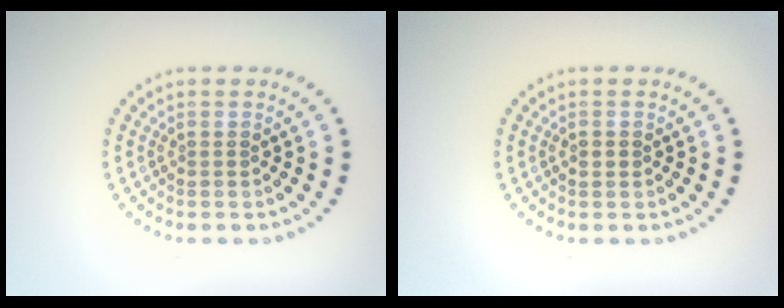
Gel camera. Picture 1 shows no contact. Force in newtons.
{"total": 1.0, "press": 1.0, "slide": 0.1}